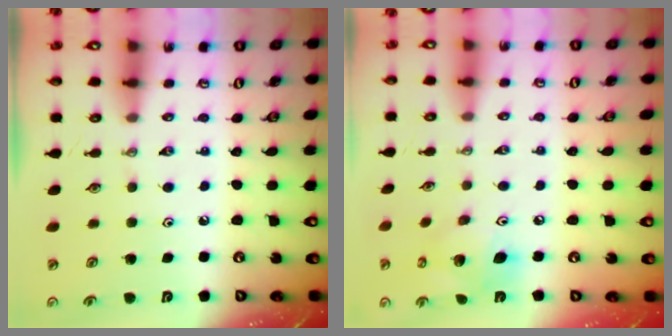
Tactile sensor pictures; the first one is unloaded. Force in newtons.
{"total": 12.6, "press": 12.5, "slide": 2.2}